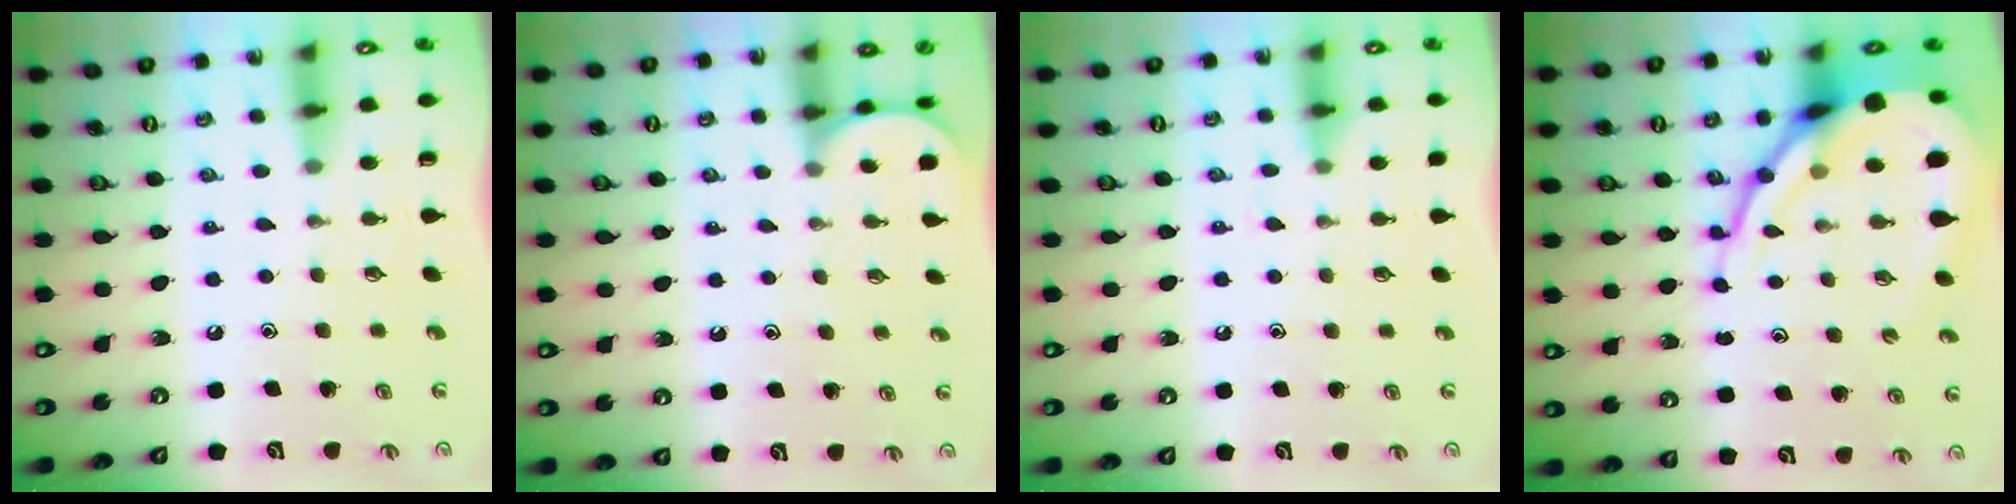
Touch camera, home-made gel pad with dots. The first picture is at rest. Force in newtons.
{"total": 0.7, "press": 0.7, "slide": 0.1}
{"total": 5.7, "press": 5.6, "slide": 0.8}
{"total": 15.2, "press": 15.1, "slide": 1.5}